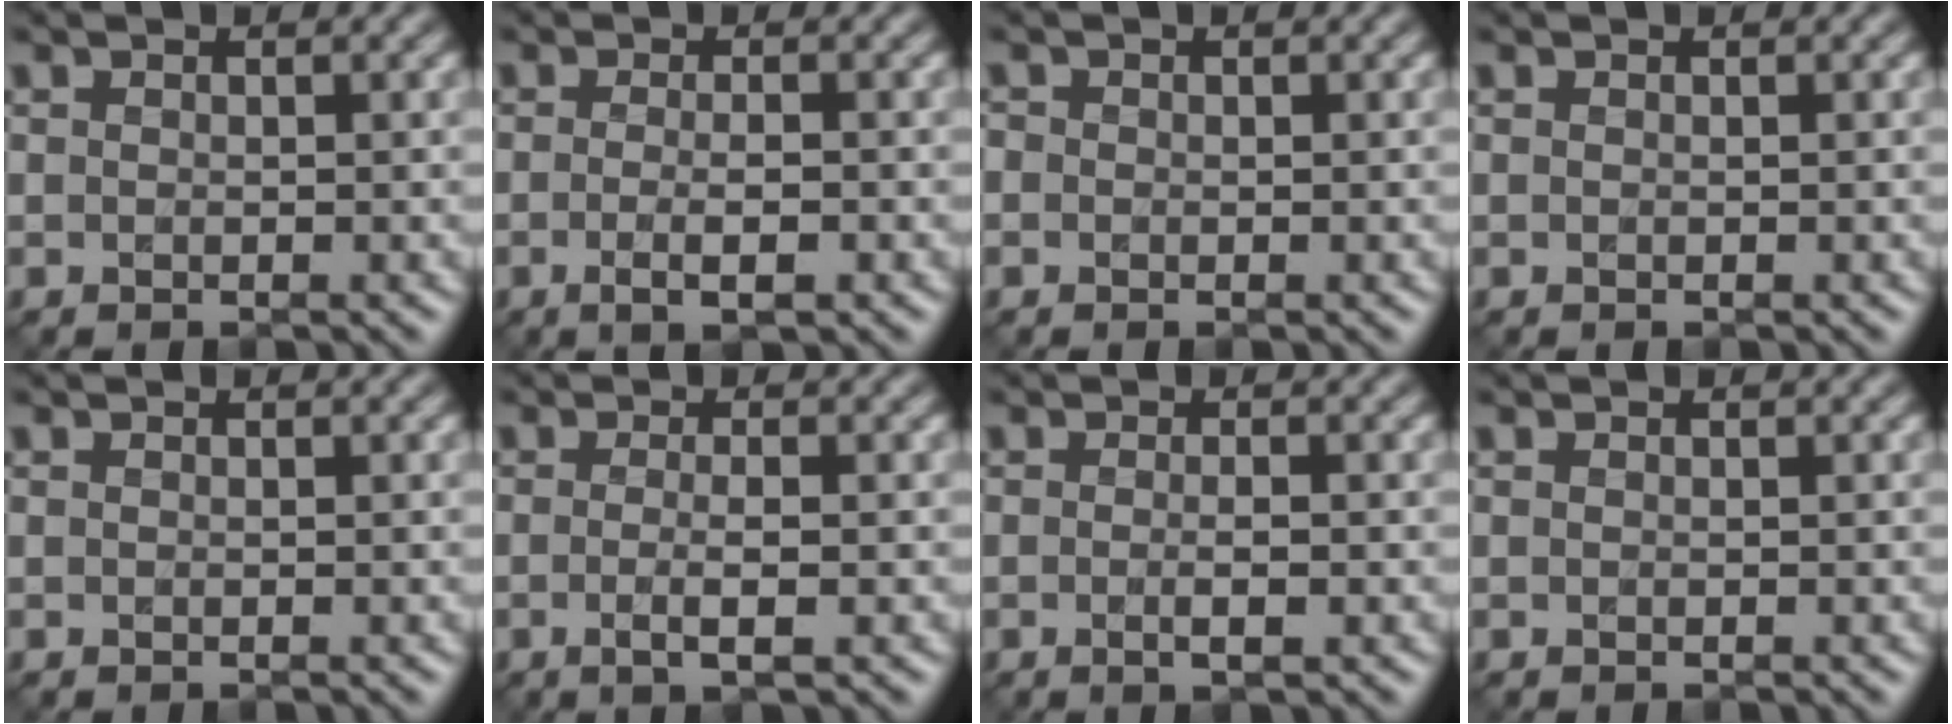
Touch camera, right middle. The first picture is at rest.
{"total": 2.8, "force": [-0.8, 0.8, 2.6], "torque": [-0.040, -0.008, -0.011]}
{"total": 0.5, "force": [-0.1, 0.5, 0.1], "torque": [0.003, -0.004, -0.003]}
{"total": 0.0}
{"total": 0.0}
{"total": 2.4, "force": [-0.5, 0.6, 2.3], "torque": [-0.040, -0.005, -0.009]}
{"total": 1.9, "force": [-0.3, 0.5, 1.9], "torque": [-0.020, -0.006, -0.007]}
{"total": 0.0}